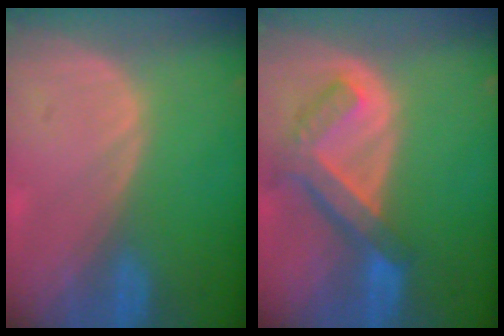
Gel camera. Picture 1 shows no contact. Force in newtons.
{"total": 7.6, "press": 6.5, "slide": 3.8}